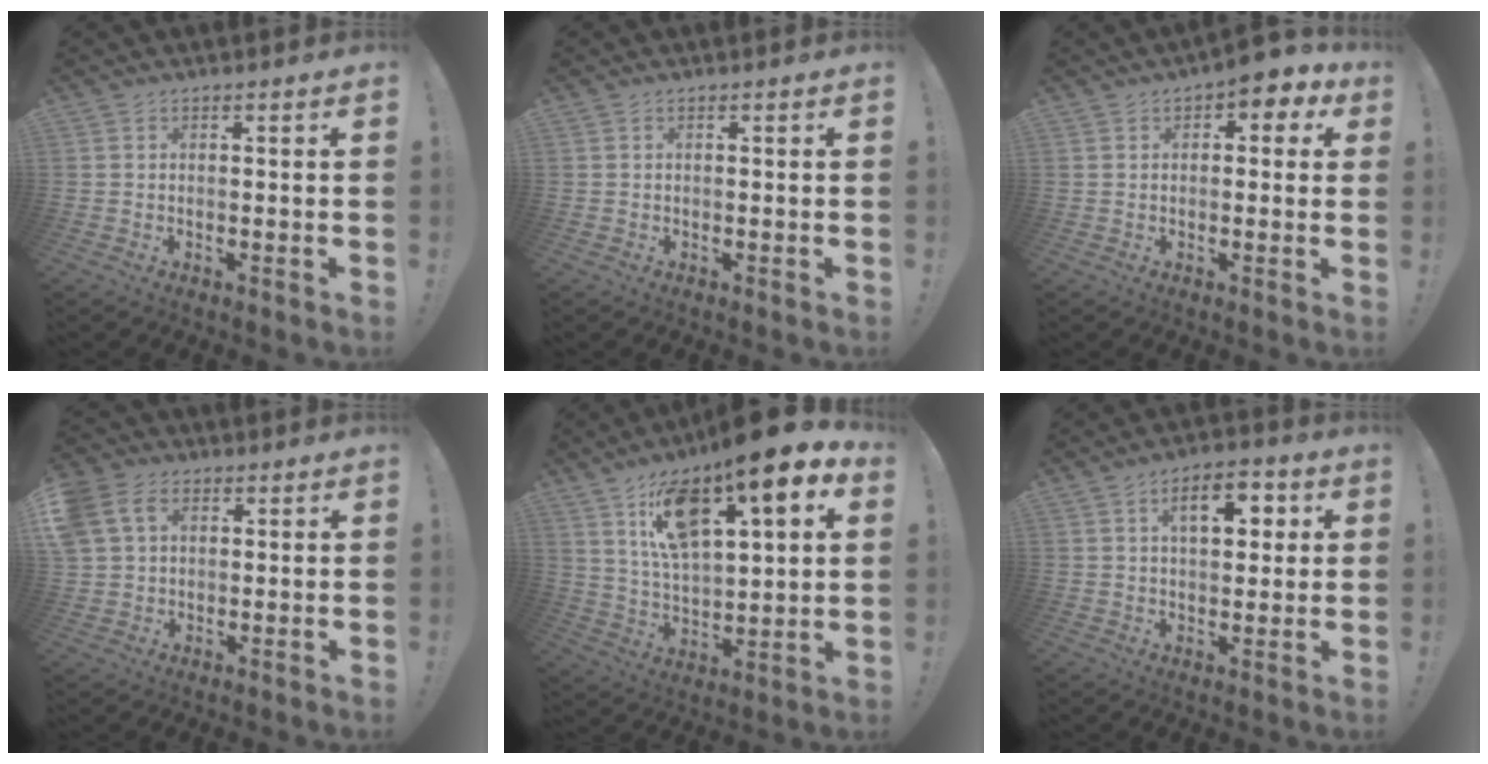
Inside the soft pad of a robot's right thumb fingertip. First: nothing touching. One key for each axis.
{"total": 0.0}
{"total": 4.4, "fx": 1.9, "fy": 2.1, "fz": 3.4, "tx": -0.036, "ty": -0.006, "tz": 0.027}
{"total": 10.3, "fx": 3.7, "fy": 7.7, "fz": 5.8, "tx": -0.117, "ty": -0.005, "tz": 0.072}
{"total": 18.7, "fx": 10.4, "fy": 6.4, "fz": 14.1, "tx": -0.250, "ty": -0.055, "tz": 0.166}
{"total": 9.9, "fx": 3.0, "fy": 5.3, "fz": 7.9, "tx": -0.109, "ty": 0.003, "tz": 0.046}